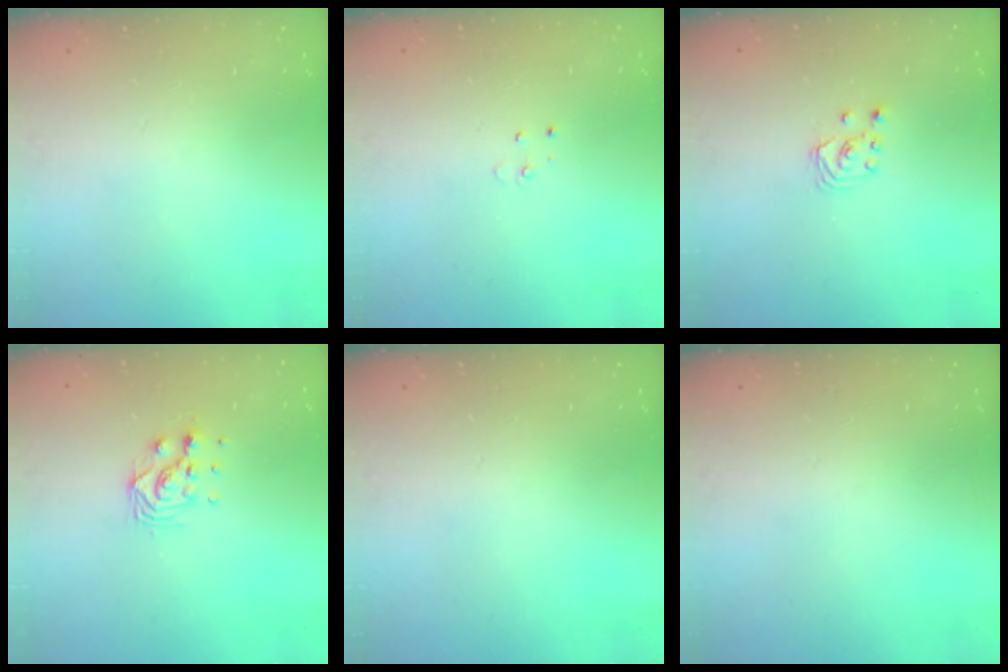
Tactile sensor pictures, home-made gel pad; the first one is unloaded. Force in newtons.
{"total": 3.0, "press": 2.9, "slide": 0.3}
{"total": 2.7, "press": 2.7, "slide": 0.3}
{"total": 7.8, "press": 7.8, "slide": 0.7}
{"total": 0.0}
{"total": 0.0}